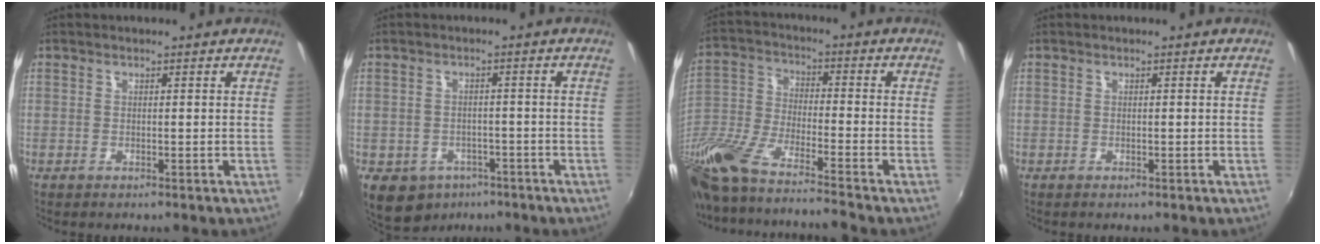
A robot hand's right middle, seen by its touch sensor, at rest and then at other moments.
{"total": 10.5, "force": [-5.9, 7.7, 3.9], "torque": [-0.105, -0.005, -0.073]}
{"total": 21.1, "force": [-16.3, 2.6, 13.2], "torque": [-0.266, -0.056, -0.312]}
{"total": 0.0}